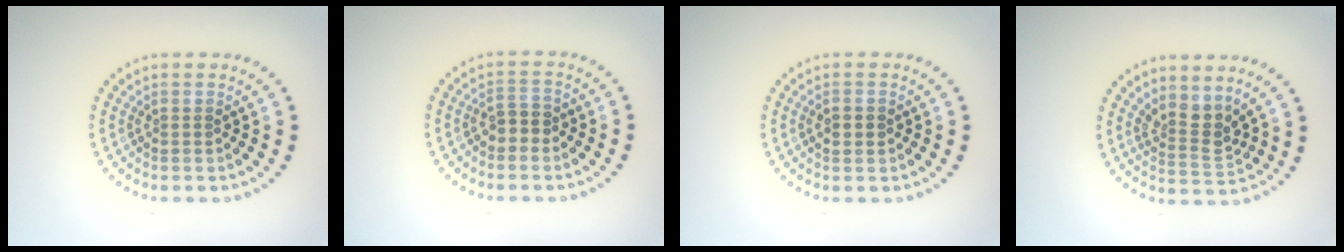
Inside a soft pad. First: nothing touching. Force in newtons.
{"total": 1.8, "press": 1.7, "slide": 0.6}
{"total": 1.9, "press": 1.9, "slide": 0.1}
{"total": 2.8, "press": 2.0, "slide": 1.9}